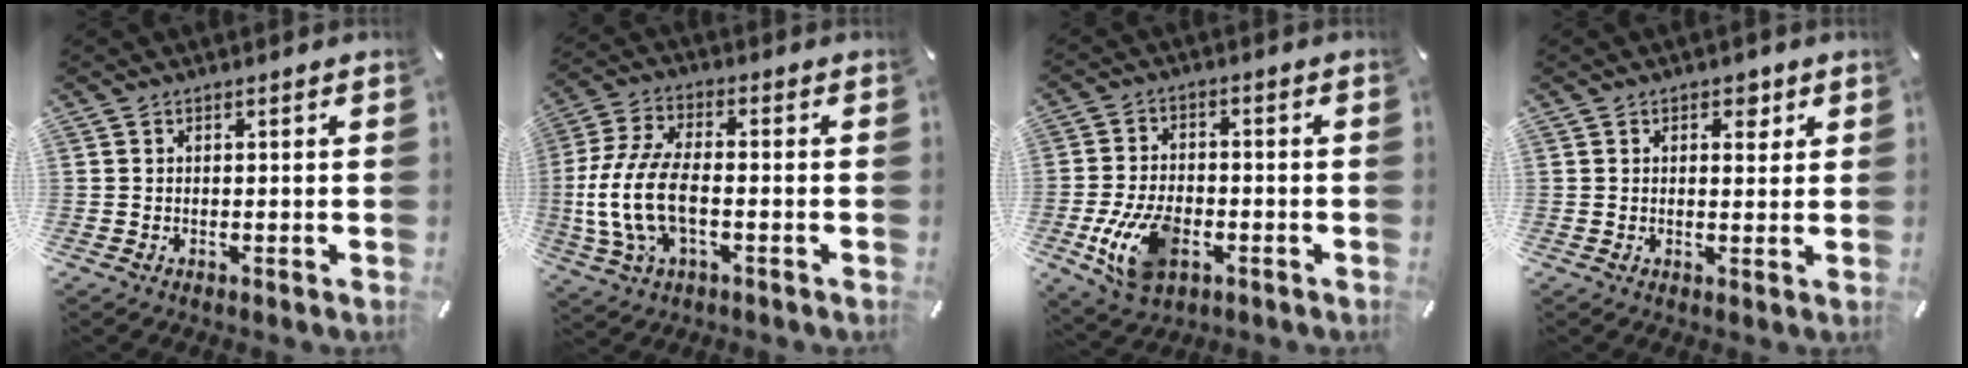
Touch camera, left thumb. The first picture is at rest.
{"total": 13.0, "force": [-2.7, 6.7, 10.8], "torque": [-0.238, -0.009, -0.049]}
{"total": 12.0, "force": [-3.9, 7.6, 8.4], "torque": [-0.163, 0.000, -0.068]}
{"total": 3.2, "force": [1.5, 2.2, 1.8], "torque": [0.000, -0.010, 0.016]}